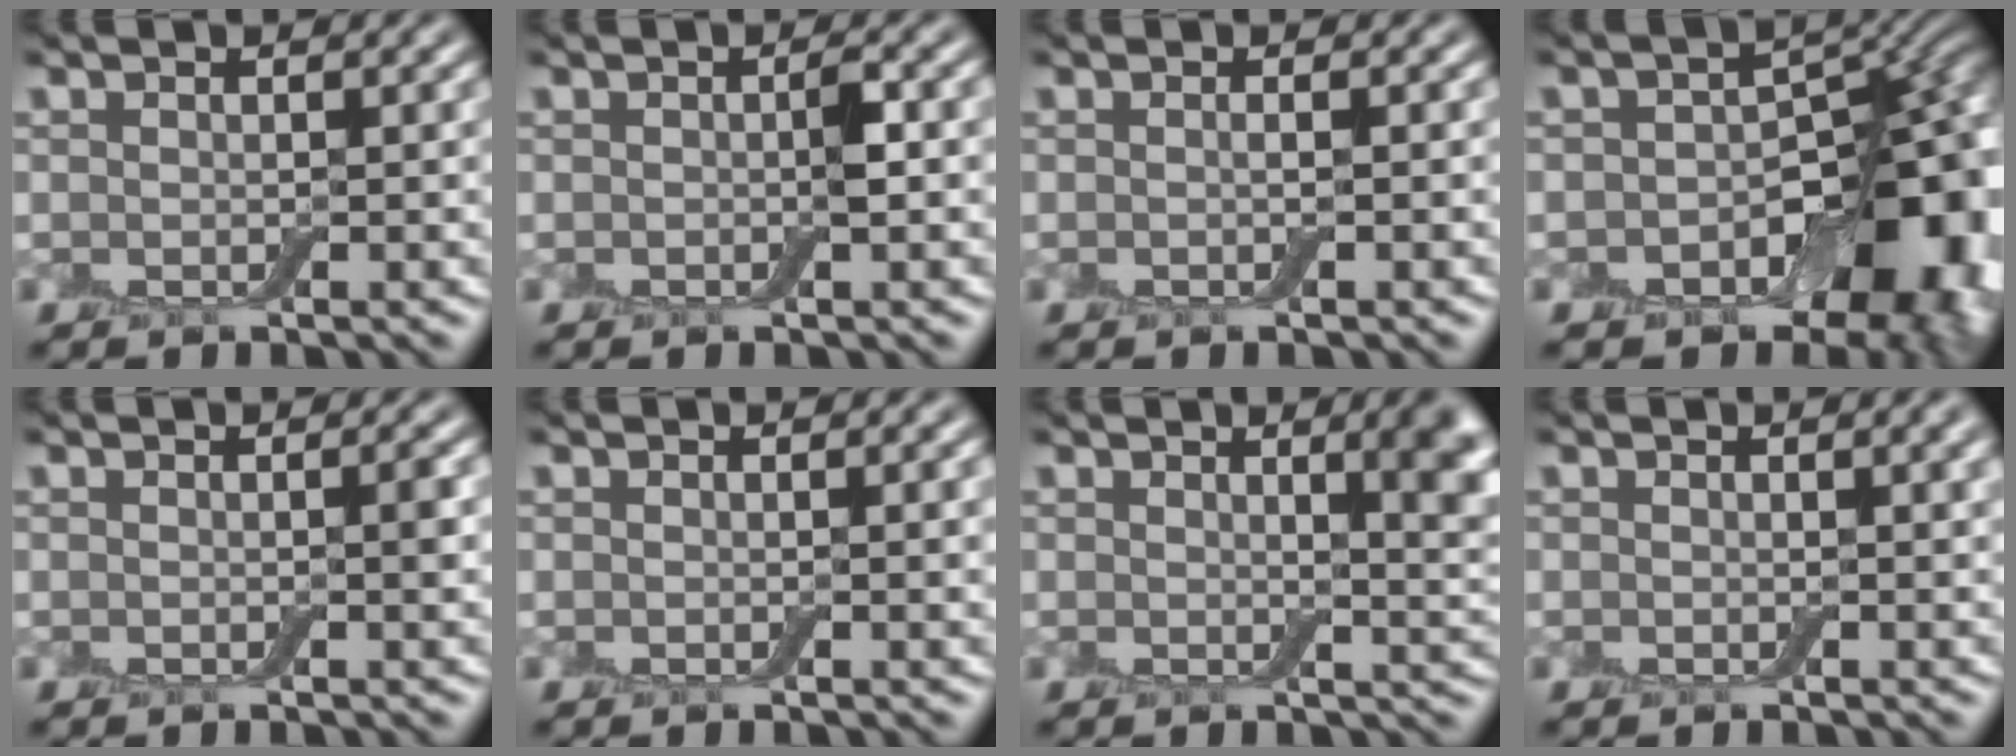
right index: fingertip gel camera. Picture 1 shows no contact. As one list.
[{"total": 1.3, "force": [-0.2, 0.2, 1.3], "torque": [-0.025, 0.003, -0.004]}, {"total": 0.5, "force": [-0.2, -0.4, 0.3], "torque": [-0.009, 0.001, -0.006]}, {"total": 14.2, "force": [-5.2, 9.7, 9.0], "torque": [-0.078, -0.018, -0.064]}, {"total": 1.0, "force": [-0.2, 0.1, 1.0], "torque": [-0.013, -0.001, -0.002]}, {"total": 0.7, "force": [0.1, 0.0, 0.7], "torque": [-0.011, 0.001, 0.002]}, {"total": 5.6, "force": [1.8, 1.7, 5.1], "torque": [-0.040, 0.004, 0.026]}, {"total": 1.6, "force": [0.5, 0.4, 1.5], "torque": [-0.026, 0.002, 0.008]}]